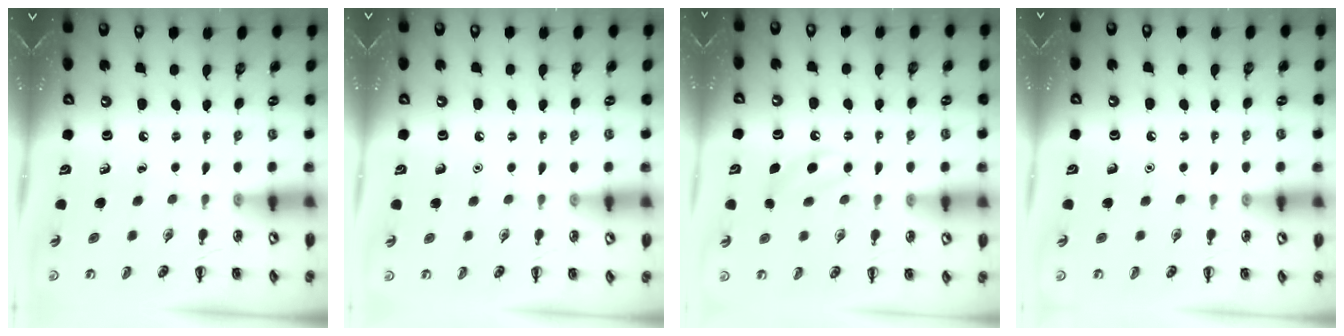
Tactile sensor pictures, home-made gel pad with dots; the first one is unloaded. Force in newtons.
{"total": 1.5, "press": 1.5, "slide": 0.1}
{"total": 6.1, "press": 5.9, "slide": 1.5}
{"total": 1.5, "press": 1.5, "slide": 0.1}